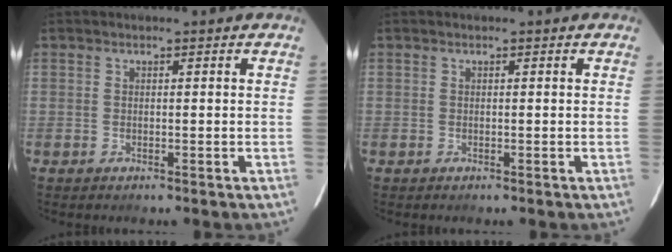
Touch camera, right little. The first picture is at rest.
{"total": 0.0}